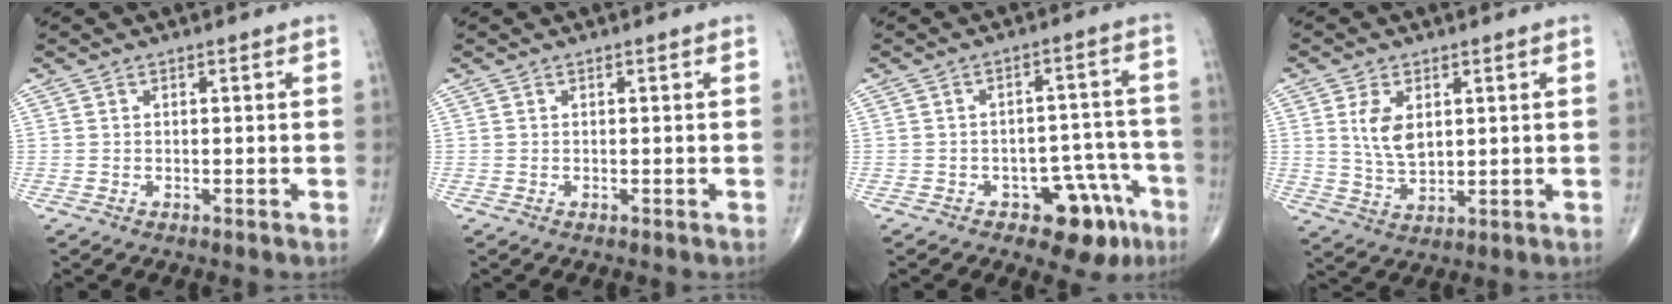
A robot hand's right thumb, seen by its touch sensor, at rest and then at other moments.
{"total": 0.0}
{"total": 9.7, "force": [-5.4, 5.3, 6.1], "torque": [-0.035, 0.047, -0.065]}
{"total": 7.2, "force": [1.9, 4.2, 5.5], "torque": [-0.096, -0.011, 0.046]}